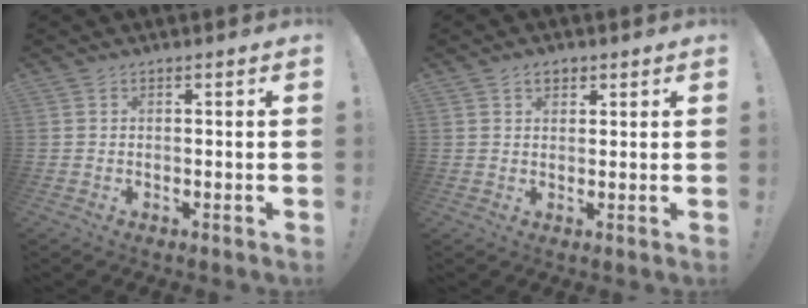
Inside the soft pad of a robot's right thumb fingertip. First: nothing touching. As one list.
[{"total": 2.9, "force": [1.5, 2.0, 1.4], "torque": [-0.016, -0.002, 0.026]}]